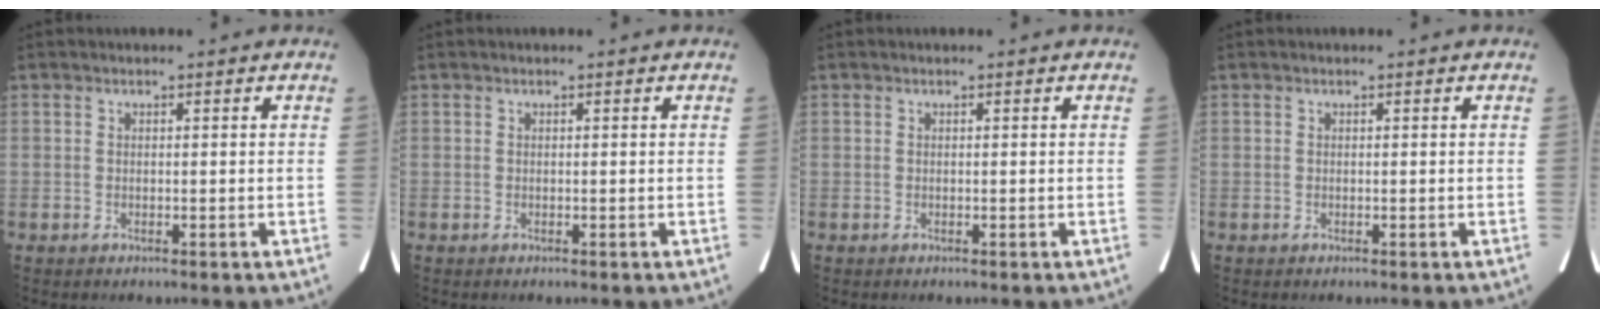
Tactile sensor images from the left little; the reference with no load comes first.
{"total": 0.0}
{"total": 0.0}
{"total": 0.0}